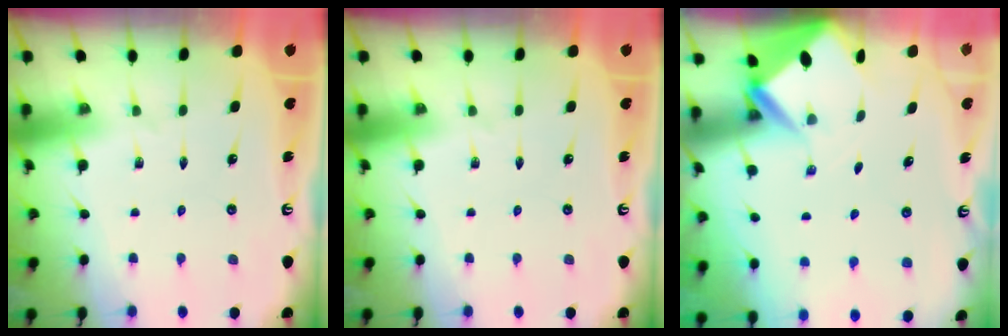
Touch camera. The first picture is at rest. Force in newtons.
{"total": 0.0}
{"total": 2.7, "press": 2.7, "slide": 0.1}